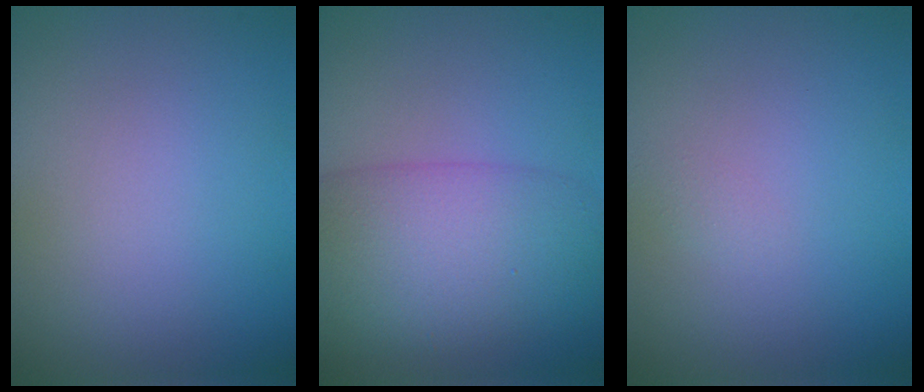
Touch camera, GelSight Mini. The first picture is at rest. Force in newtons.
{"total": 8.8, "press": 8.8, "slide": 0.3}
{"total": 0.5, "press": 0.5, "slide": 0.0}